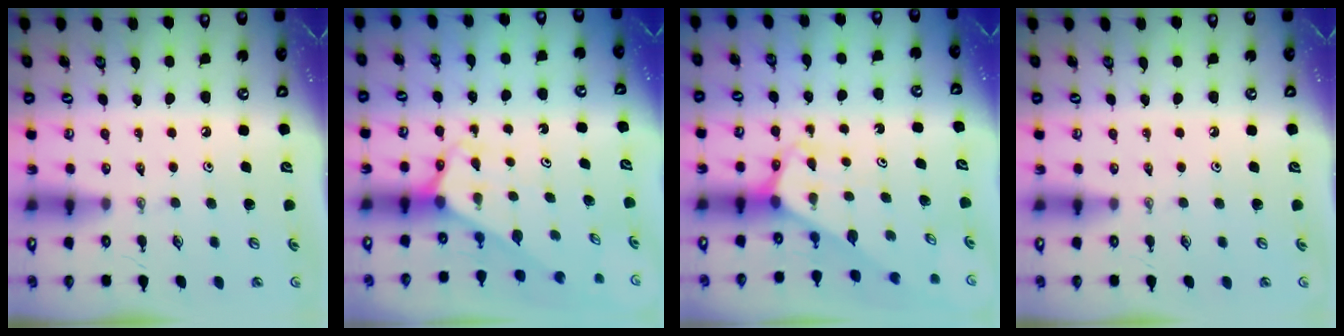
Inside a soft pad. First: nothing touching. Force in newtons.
{"total": 2.6, "press": 2.6, "slide": 0.1}
{"total": 3.0, "press": 3.0, "slide": 0.2}
{"total": 0.0}